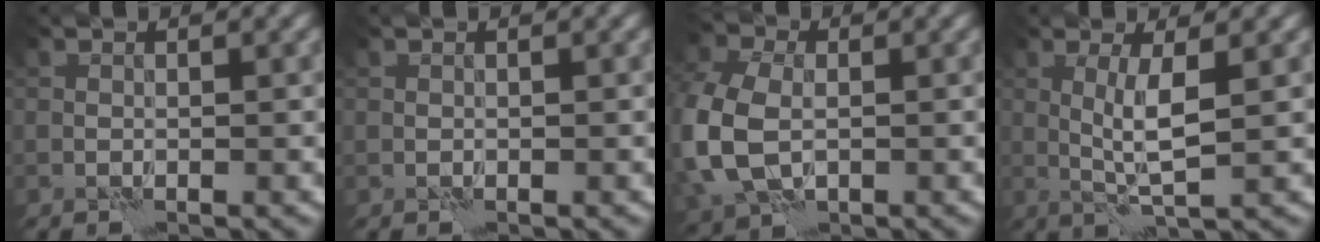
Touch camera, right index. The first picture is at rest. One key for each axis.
{"total": 0.0}
{"total": 10.2, "fx": -1.3, "fy": 7.2, "fz": 7.0, "tx": -0.197, "ty": -0.024, "tz": -0.017}
{"total": 3.3, "fx": 0.5, "fy": 0.2, "fz": 3.2, "tx": -0.067, "ty": 0.001, "tz": 0.010}